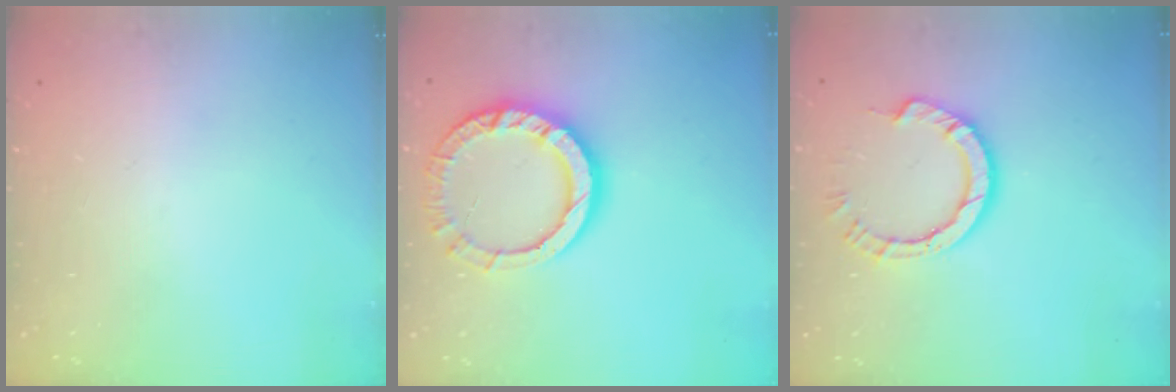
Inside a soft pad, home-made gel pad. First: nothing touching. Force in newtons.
{"total": 12.3, "press": 12.2, "slide": 1.3}
{"total": 8.3, "press": 8.3, "slide": 0.9}